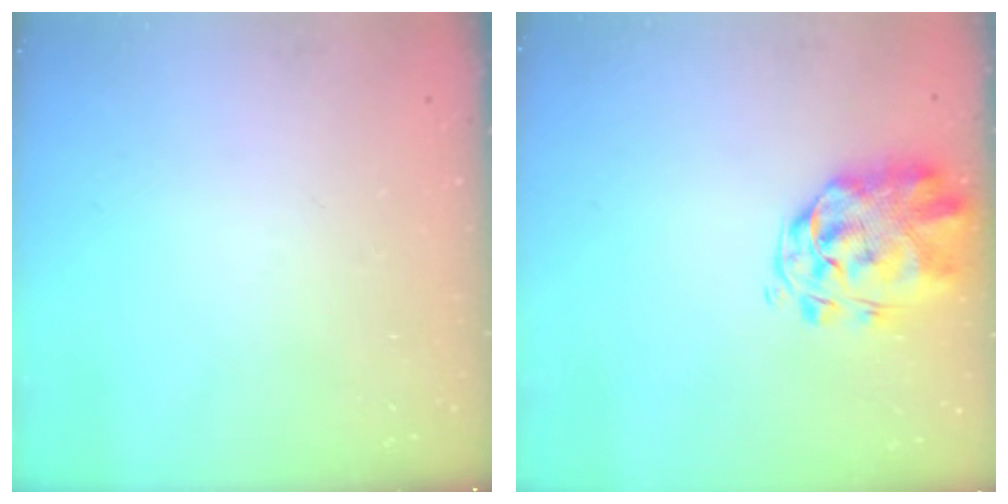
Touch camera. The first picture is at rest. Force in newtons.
{"total": 3.3, "press": 3.2, "slide": 0.9}